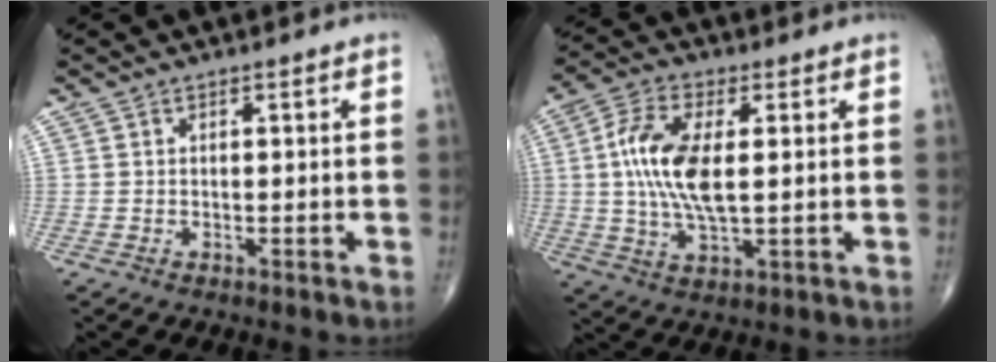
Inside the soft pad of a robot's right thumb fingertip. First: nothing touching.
{"total": 12.6, "force": [1.3, 5.1, 11.4], "torque": [-0.240, -0.003, 0.024]}